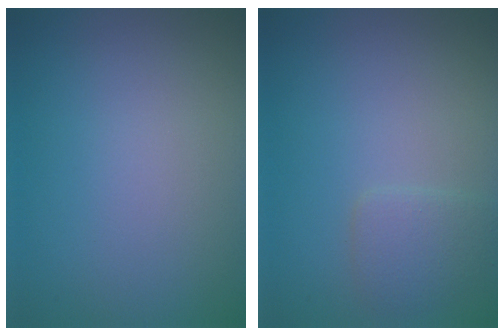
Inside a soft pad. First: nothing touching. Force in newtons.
{"total": 1.7, "press": 1.7, "slide": 0.1}